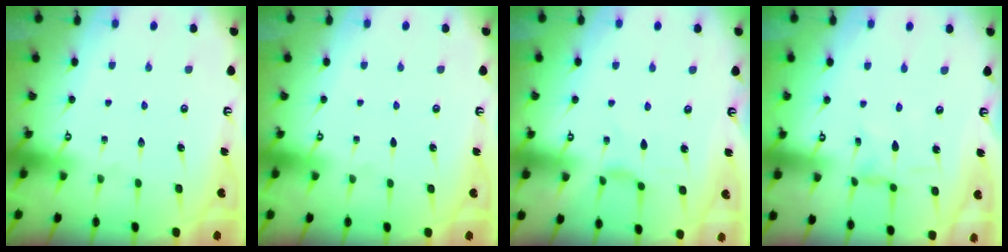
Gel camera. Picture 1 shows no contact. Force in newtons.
{"total": 0.0}
{"total": 2.6, "press": 2.6, "slide": 0.4}
{"total": 2.0, "press": 2.0, "slide": 0.2}